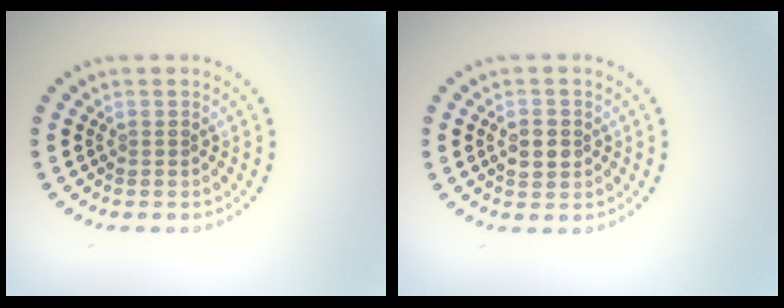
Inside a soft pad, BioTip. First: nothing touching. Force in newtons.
{"total": 2.1, "press": 2.0, "slide": 0.2}